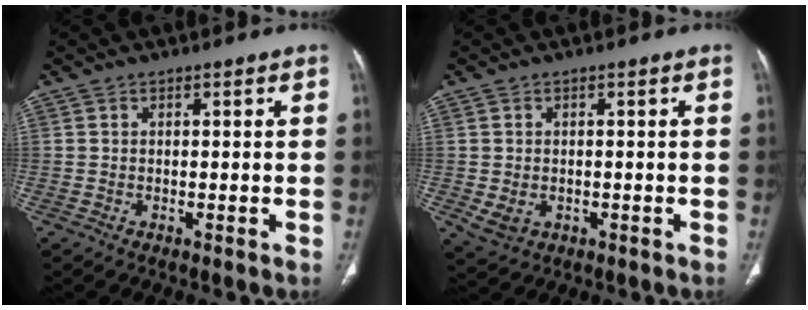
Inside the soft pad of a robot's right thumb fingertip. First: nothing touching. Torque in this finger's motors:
{"motor_torque": [1.79, 1.06, 0.01, -0.35, -0.02]}